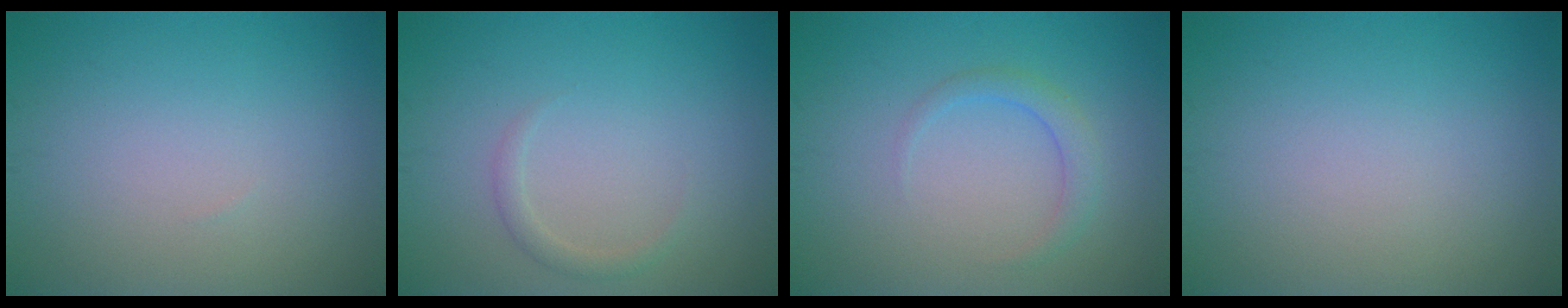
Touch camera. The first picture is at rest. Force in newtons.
{"total": 1.0, "press": 1.0, "slide": 0.1}
{"total": 1.7, "press": 1.7, "slide": 0.1}
{"total": 0.0}